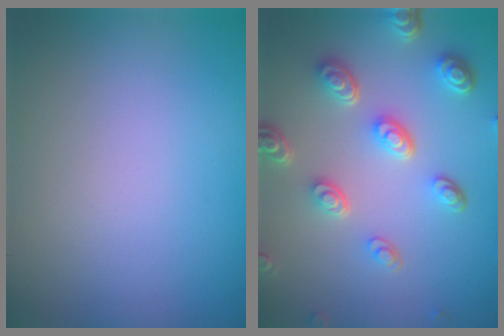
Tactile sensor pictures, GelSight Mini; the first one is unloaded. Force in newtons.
{"total": 5.2, "press": 3.9, "slide": 3.5}